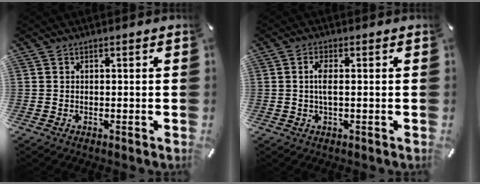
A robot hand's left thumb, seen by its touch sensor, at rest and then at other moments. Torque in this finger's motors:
{"motor_torque": [-0.16, 0.12, -0.02, 0.05, 0.07]}